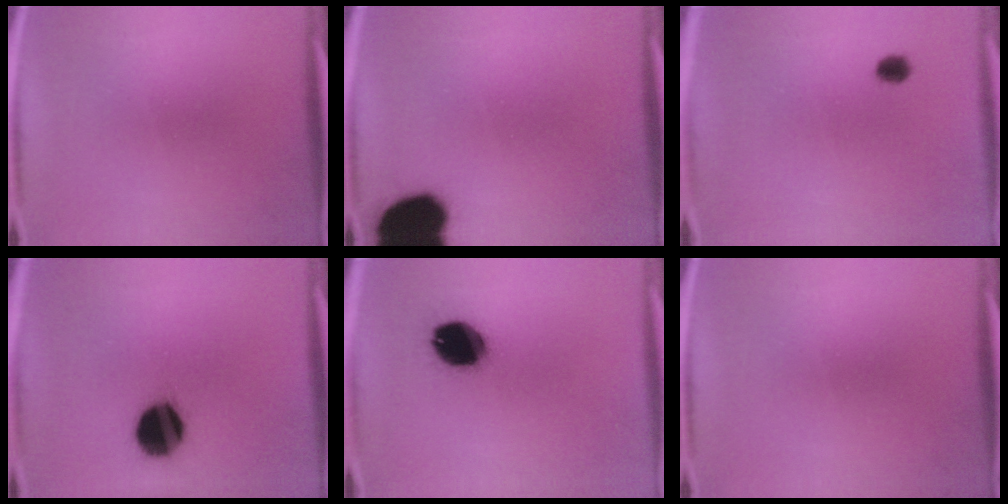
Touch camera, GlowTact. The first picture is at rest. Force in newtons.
{"total": 17.0}
{"total": 2.4}
{"total": 17.8}
{"total": 14.3}
{"total": 0.0}